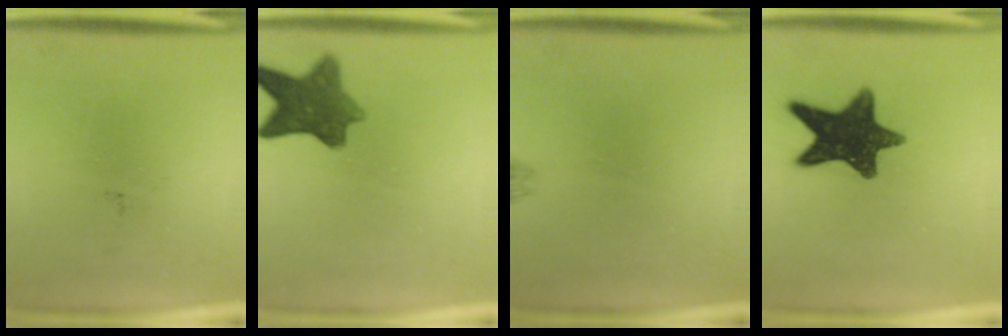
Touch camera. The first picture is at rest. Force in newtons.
{"total": 8.5}
{"total": 0.7}
{"total": 13.6}